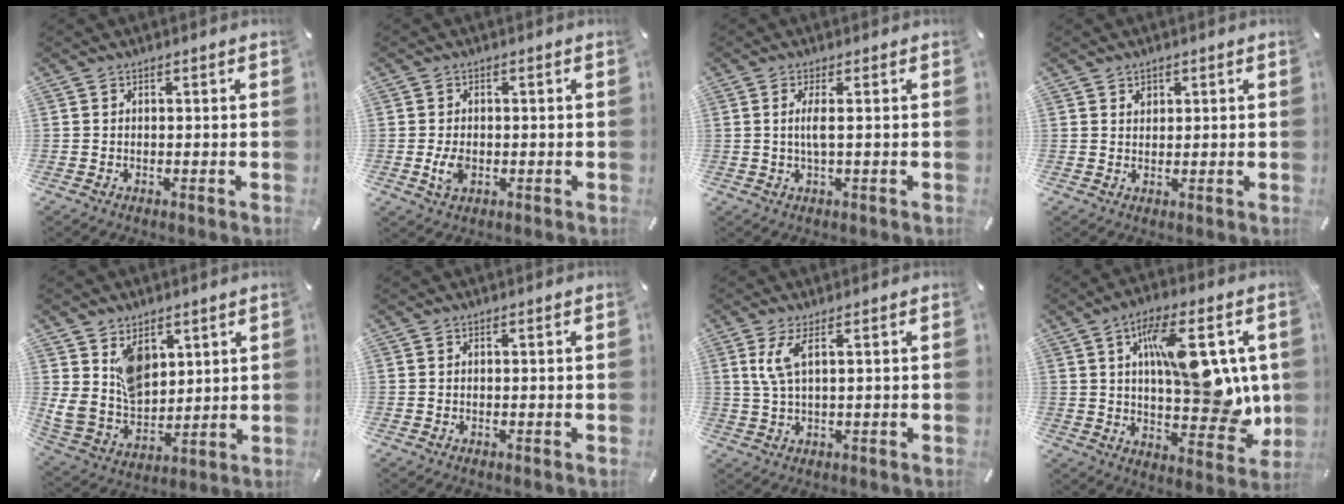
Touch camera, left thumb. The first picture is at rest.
{"total": 3.7, "force": [-0.7, 2.5, 2.6], "torque": [-0.066, -0.003, -0.015]}
{"total": 3.5, "force": [0.2, 0.4, 3.5], "torque": [-0.066, -0.004, 0.002]}
{"total": 1.4, "force": [0.8, 1.1, 0.1], "torque": [0.005, -0.002, 0.014]}
{"total": 10.9, "force": [5.4, 8.4, 4.3], "torque": [-0.093, -0.033, 0.111]}
{"total": 0.0}
{"total": 5.1, "force": [1.6, 1.1, 4.7], "torque": [-0.101, -0.003, 0.026]}
{"total": 18.9, "force": [4.7, 8.2, 16.4], "torque": [-0.230, -0.015, 0.077]}